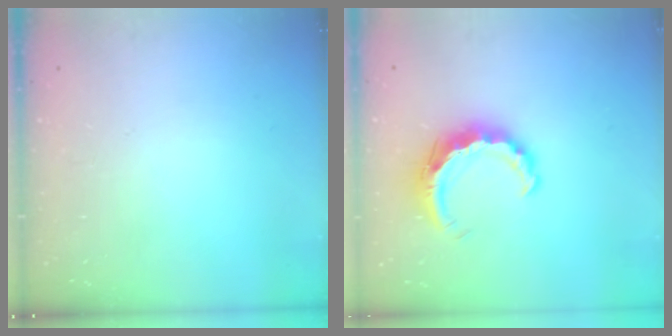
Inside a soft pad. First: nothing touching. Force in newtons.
{"total": 10.1, "press": 10.0, "slide": 1.5}